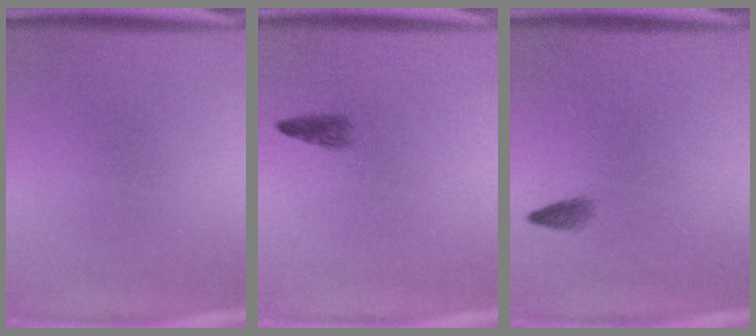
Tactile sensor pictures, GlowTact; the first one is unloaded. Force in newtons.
{"total": 1.4}
{"total": 1.0}